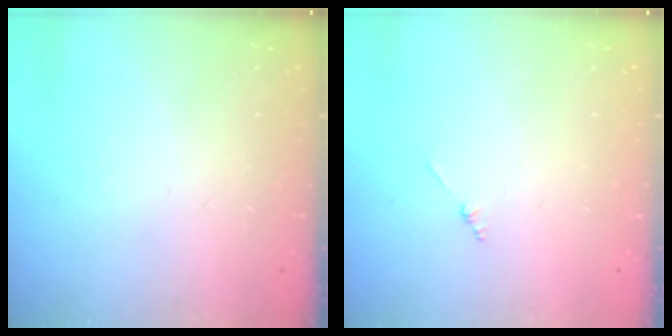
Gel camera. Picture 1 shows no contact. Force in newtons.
{"total": 0.8, "press": 0.8, "slide": 0.2}